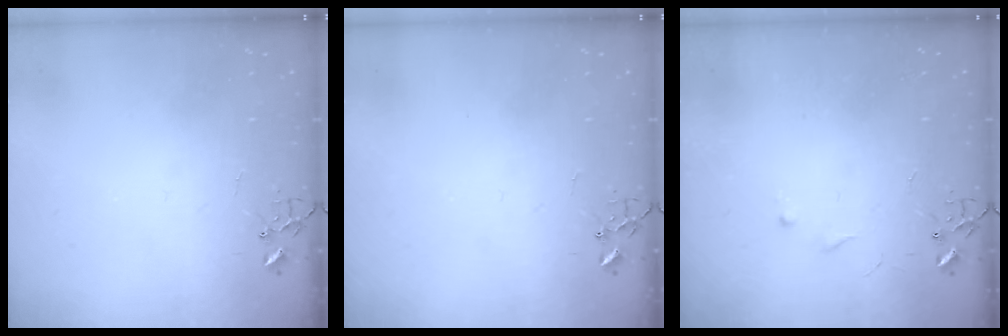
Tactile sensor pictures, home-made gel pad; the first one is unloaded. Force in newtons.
{"total": 0.0}
{"total": 5.3, "press": 5.2, "slide": 0.7}